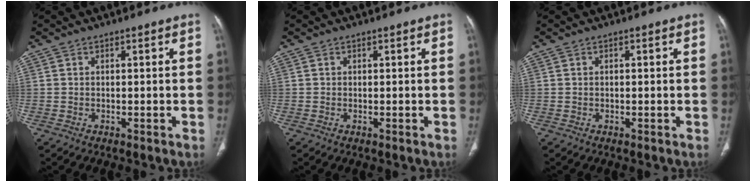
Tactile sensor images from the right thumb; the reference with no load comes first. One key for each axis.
{"total": 0.0}
{"total": 0.5, "fx": 0.1, "fy": 0.2, "fz": 0.5, "tx": -0.013, "ty": 0.003, "tz": 0.004}